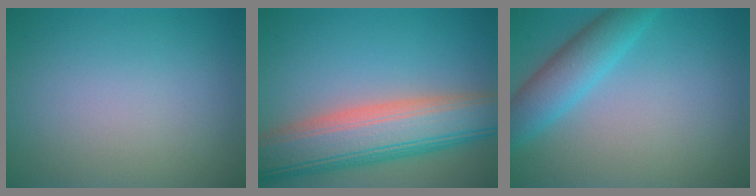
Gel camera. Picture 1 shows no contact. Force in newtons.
{"total": 10.0, "press": 10.0, "slide": 0.7}
{"total": 4.4, "press": 4.4, "slide": 0.1}